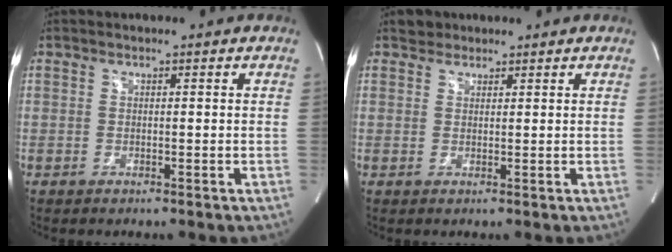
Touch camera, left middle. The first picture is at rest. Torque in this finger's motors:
{"motor_torque": [0.04, 0.00, -0.03, -0.01]}